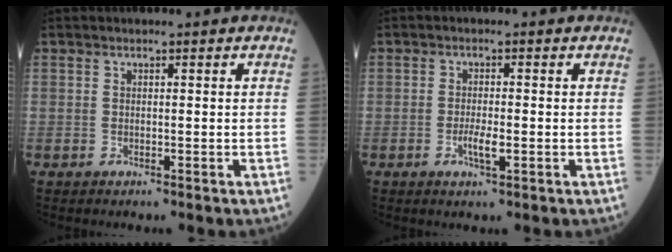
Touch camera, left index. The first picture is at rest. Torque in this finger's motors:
{"motor_torque": [0.50, 0.19, 0.08, 0.02]}